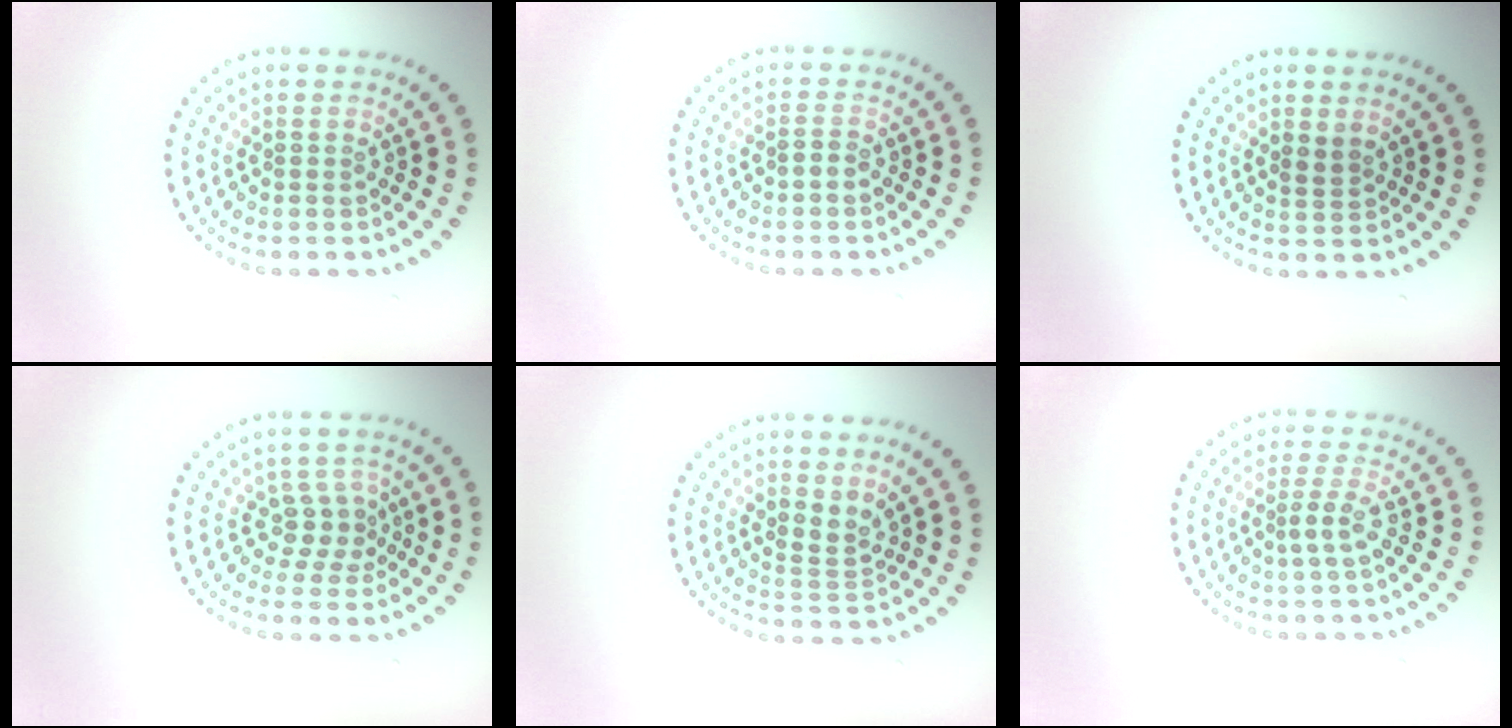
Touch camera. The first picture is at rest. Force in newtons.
{"total": 0.8, "press": 0.8, "slide": 0.3}
{"total": 1.2, "press": 1.0, "slide": 0.7}
{"total": 2.2, "press": 1.6, "slide": 1.5}
{"total": 2.1, "press": 1.4, "slide": 1.6}
{"total": 2.0, "press": 1.3, "slide": 1.4}